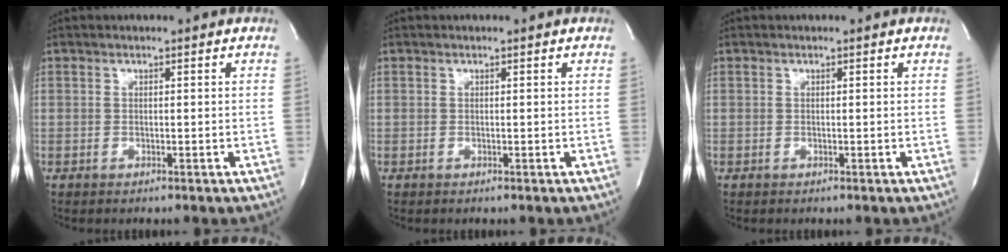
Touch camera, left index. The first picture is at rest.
{"total": 0.0}
{"total": 0.0}